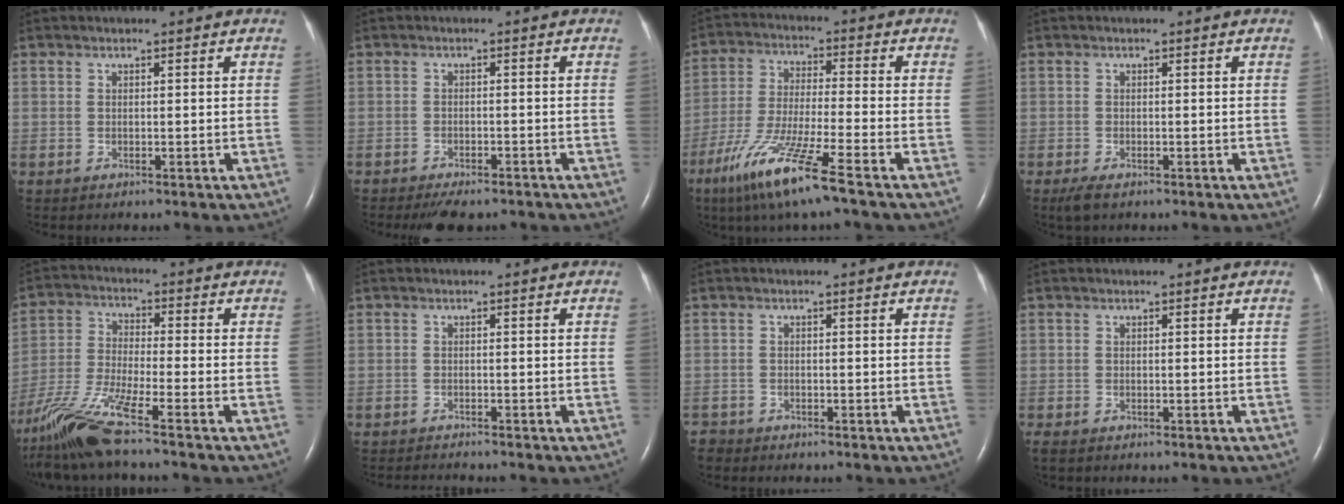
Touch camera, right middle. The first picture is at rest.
{"total": 5.9, "force": [-5.0, 1.9, 2.6], "torque": [-0.032, -0.006, -0.068]}
{"total": 12.0, "force": [-7.4, -0.4, 9.4], "torque": [-0.198, -0.038, -0.143]}
{"total": 2.1, "force": [-1.3, 0.6, 1.5], "torque": [-0.040, -0.008, -0.021]}
{"total": 12.2, "force": [-9.3, -0.5, 8.0], "torque": [-0.170, -0.023, -0.178]}
{"total": 3.1, "force": [-3.0, -0.4, 0.7], "torque": [-0.012, -0.015, -0.045]}
{"total": 1.6, "force": [-1.5, 0.5, -0.2], "torque": [-0.001, -0.004, -0.027]}
{"total": 2.0, "force": [-1.7, 0.5, 1.0], "torque": [-0.020, -0.008, -0.019]}